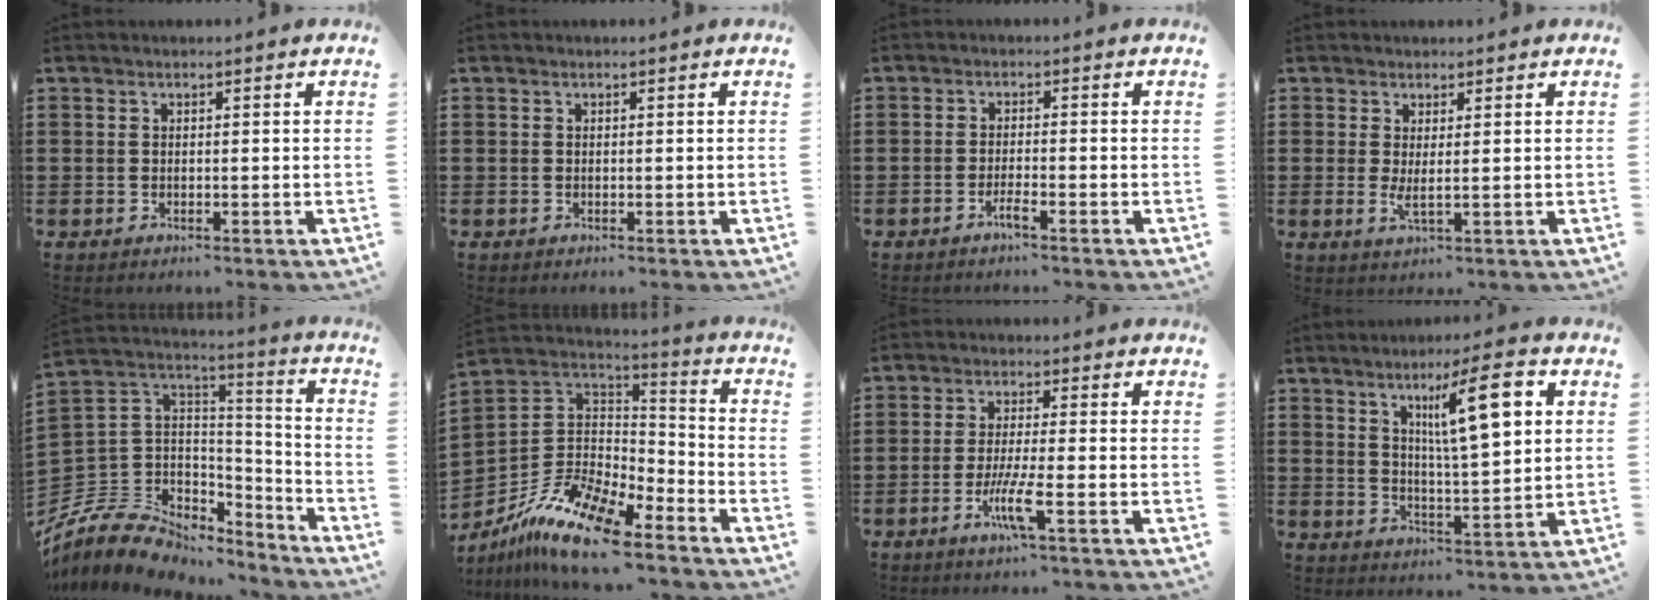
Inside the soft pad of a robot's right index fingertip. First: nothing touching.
{"total": 0.0}
{"total": 2.1, "force": [-1.4, 0.1, 1.6], "torque": [-0.035, -0.006, -0.028]}
{"total": 2.2, "force": [0.9, 0.0, 2.0], "torque": [-0.041, -0.006, 0.016]}
{"total": 9.2, "force": [-5.7, 6.8, 2.4], "torque": [-0.081, 0.000, -0.107]}
{"total": 14.0, "force": [-10.1, 4.5, 8.6], "torque": [-0.191, 0.026, -0.194]}
{"total": 5.9, "force": [-2.6, 0.3, 5.3], "torque": [-0.101, -0.014, -0.047]}
{"total": 10.7, "force": [4.3, 1.9, 9.6], "torque": [-0.161, -0.002, 0.064]}